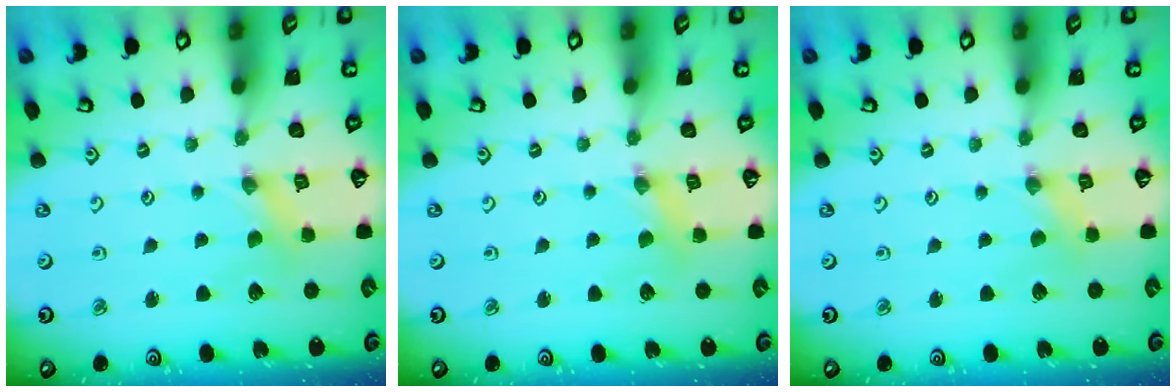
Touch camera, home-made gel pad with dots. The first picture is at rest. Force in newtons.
{"total": 1.9, "press": 1.8, "slide": 0.3}
{"total": 0.0}